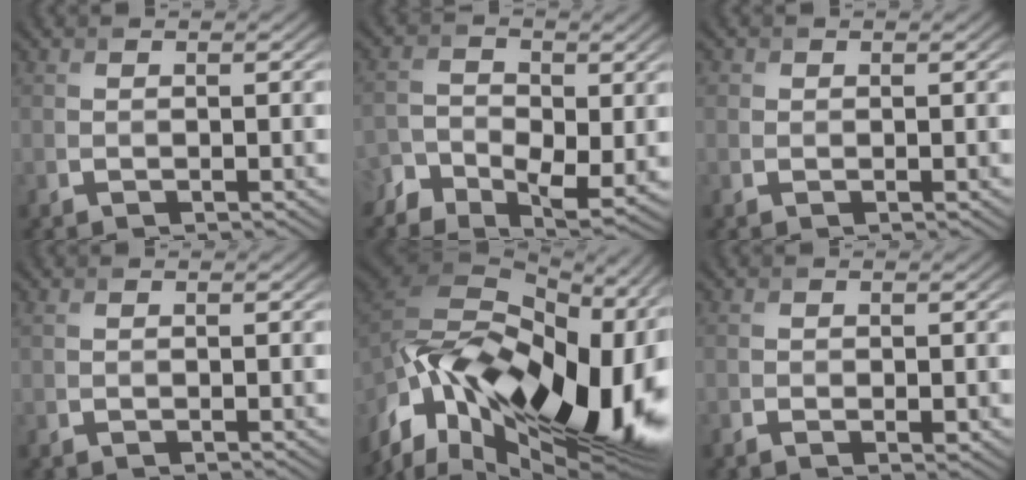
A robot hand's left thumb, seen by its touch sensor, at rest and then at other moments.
{"total": 6.5, "force": [-3.1, 4.1, 3.9], "torque": [-0.079, -0.016, -0.057]}
{"total": 0.8, "force": [0.2, 0.8, 0.1], "torque": [-0.002, 0.000, 0.006]}
{"total": 0.0}
{"total": 20.2, "force": [-7.0, 11.6, 14.9], "torque": [-0.306, -0.024, -0.118]}
{"total": 1.1, "force": [-0.5, 0.7, 0.7], "torque": [-0.018, -0.006, -0.005]}